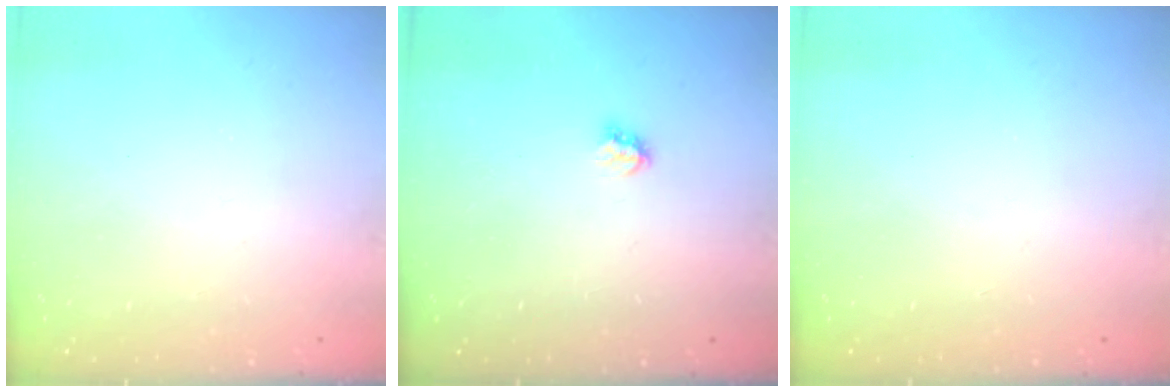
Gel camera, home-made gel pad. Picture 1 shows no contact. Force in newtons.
{"total": 2.8, "press": 2.8, "slide": 0.5}
{"total": 1.1, "press": 1.1, "slide": 0.1}